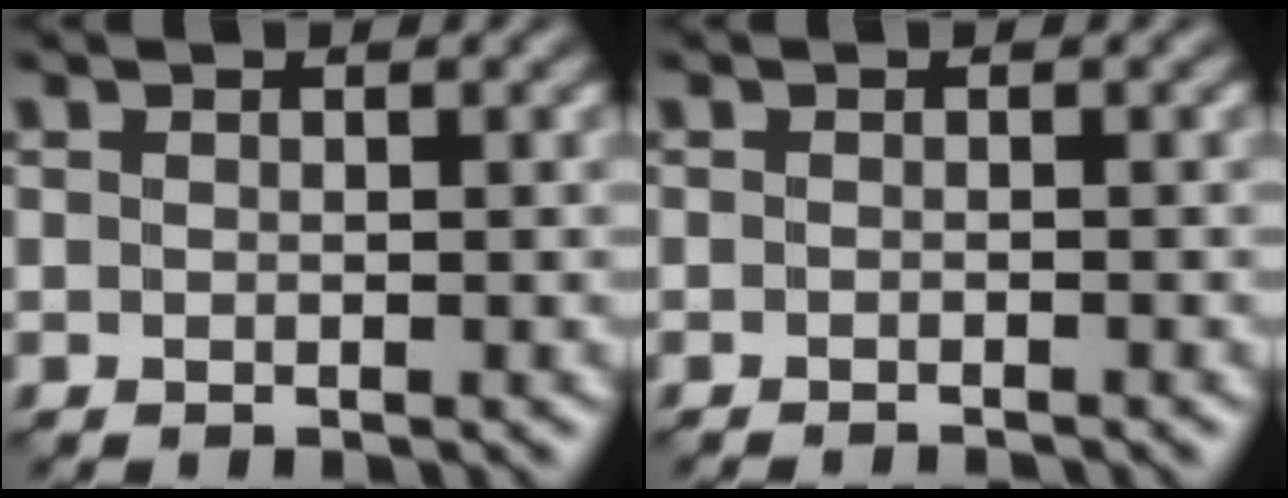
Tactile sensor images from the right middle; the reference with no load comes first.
{"total": 1.1, "force": [-1.0, -0.2, 0.1], "torque": [0.000, -0.004, -0.014]}